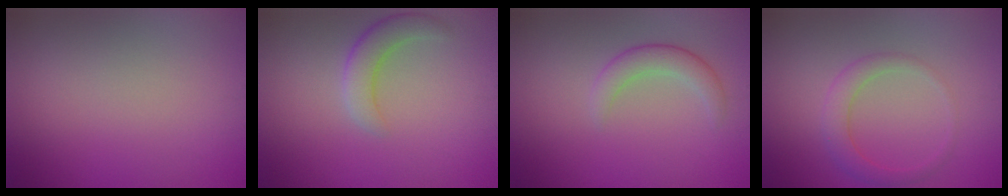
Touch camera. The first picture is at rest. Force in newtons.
{"total": 3.1, "press": 3.1, "slide": 0.2}
{"total": 2.4, "press": 2.4, "slide": 0.2}
{"total": 2.4, "press": 2.4, "slide": 0.1}